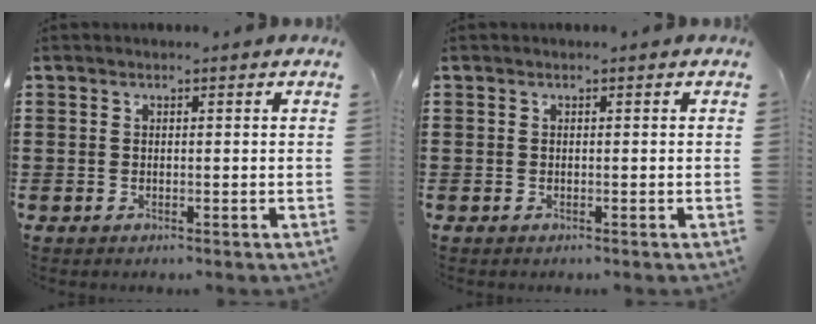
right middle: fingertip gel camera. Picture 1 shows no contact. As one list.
[{"total": 0.0}]